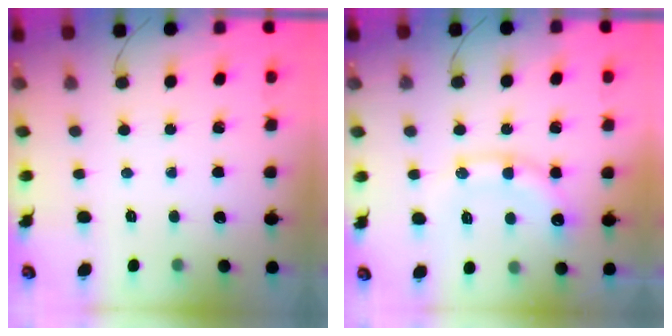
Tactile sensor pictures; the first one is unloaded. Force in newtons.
{"total": 14.9, "press": 14.8, "slide": 1.5}